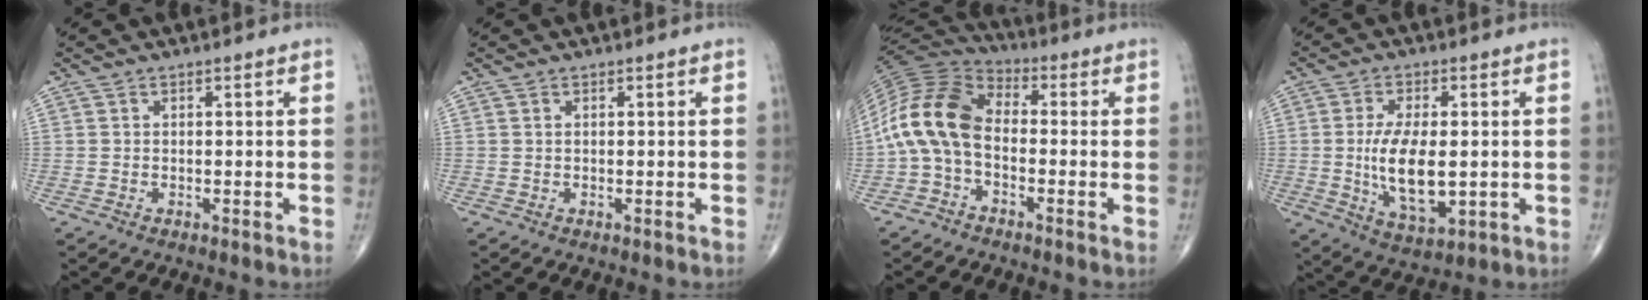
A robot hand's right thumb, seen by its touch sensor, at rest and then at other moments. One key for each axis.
{"total": 0.0}
{"total": 13.6, "fx": -1.8, "fy": 8.6, "fz": 10.4, "tx": -0.205, "ty": 0.045, "tz": -0.049}
{"total": 12.0, "fx": -0.8, "fy": 5.7, "fz": 10.6, "tx": -0.188, "ty": -0.017, "tz": -0.005}